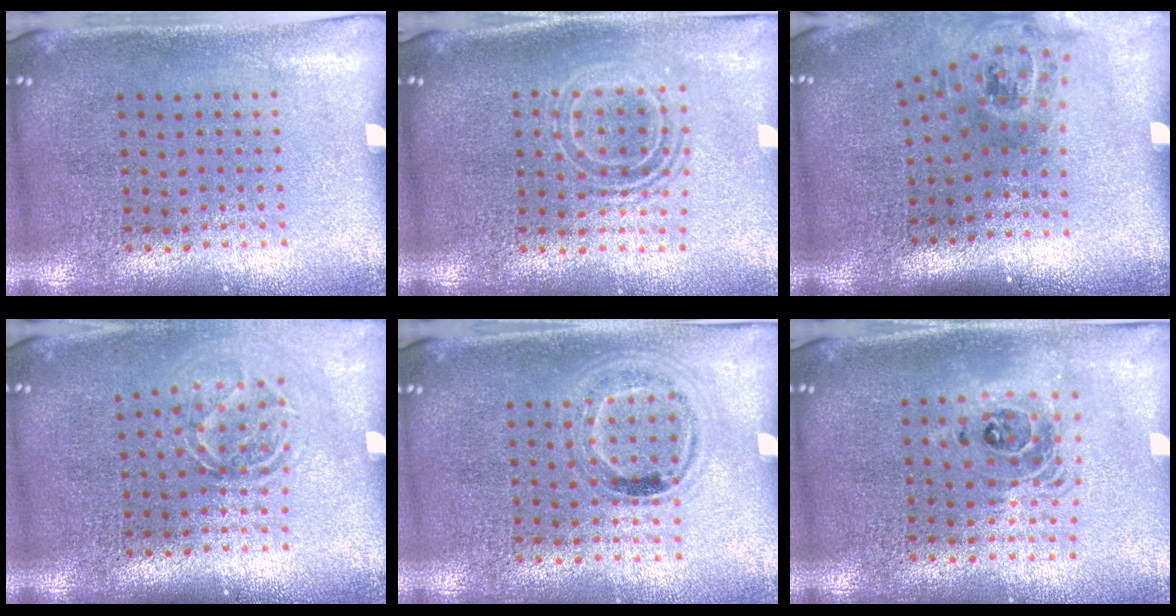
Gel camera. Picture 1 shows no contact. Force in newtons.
{"total": 1.7, "press": 1.3, "slide": 1.0}
{"total": 1.8, "press": 1.3, "slide": 1.3}
{"total": 1.6, "press": 1.2, "slide": 1.1}
{"total": 0.9, "press": 0.8, "slide": 0.4}
{"total": 1.7, "press": 1.4, "slide": 1.0}